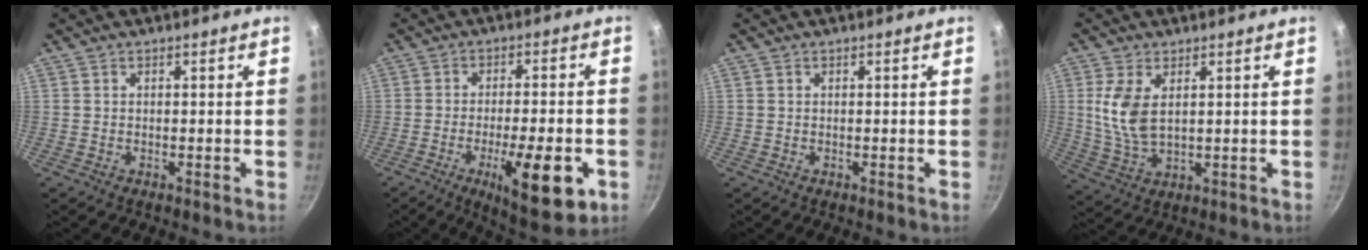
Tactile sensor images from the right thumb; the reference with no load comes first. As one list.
[{"total": 14.9, "force": [-5.4, 4.3, 13.2], "torque": [-0.179, 0.011, -0.074]}, {"total": 0.0}, {"total": 8.3, "force": [2.1, 4.5, 6.6], "torque": [-0.134, -0.016, 0.048]}]